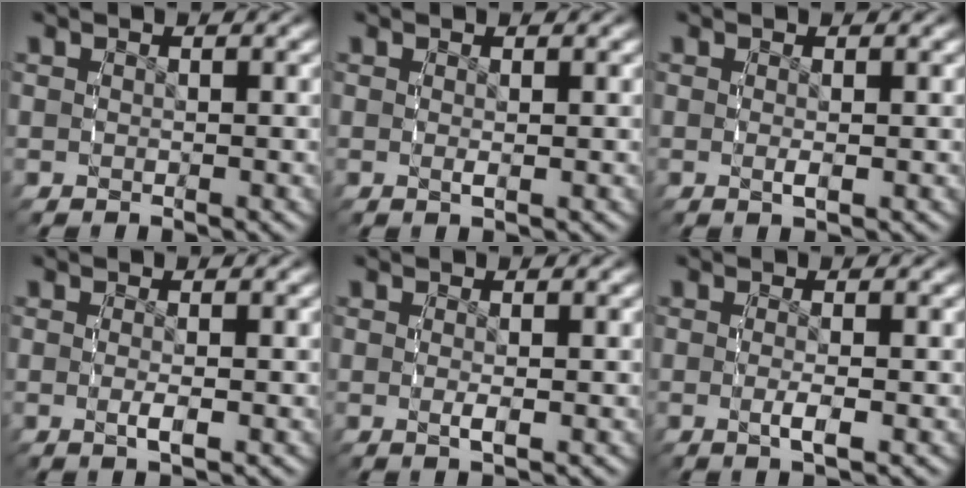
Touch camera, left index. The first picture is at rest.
{"total": 0.7, "force": [0.1, -0.3, 0.6], "torque": [-0.015, -0.005, 0.002]}
{"total": 1.0, "force": [-0.2, -0.2, 1.0], "torque": [-0.022, -0.007, 0.000]}
{"total": 1.6, "force": [-0.6, -0.1, 1.5], "torque": [-0.035, -0.011, -0.005]}
{"total": 1.3, "force": [-0.3, -0.2, 1.2], "torque": [-0.027, -0.010, -0.001]}
{"total": 2.0, "force": [-0.7, 0.0, 1.9], "torque": [-0.044, -0.013, -0.008]}